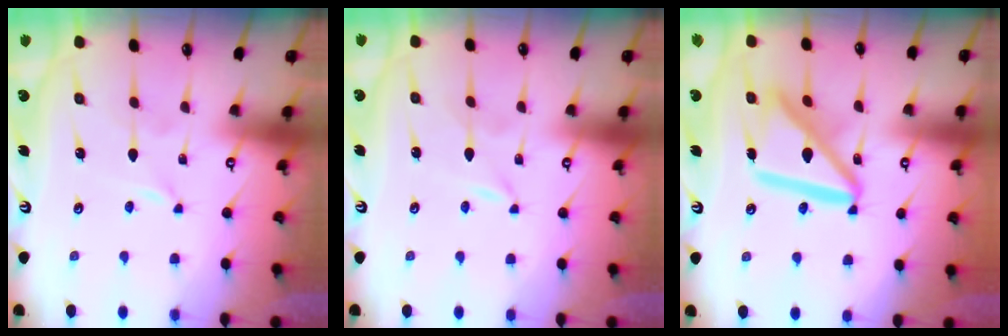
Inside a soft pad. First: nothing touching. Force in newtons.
{"total": 0.0}
{"total": 16.4, "press": 16.3, "slide": 1.7}